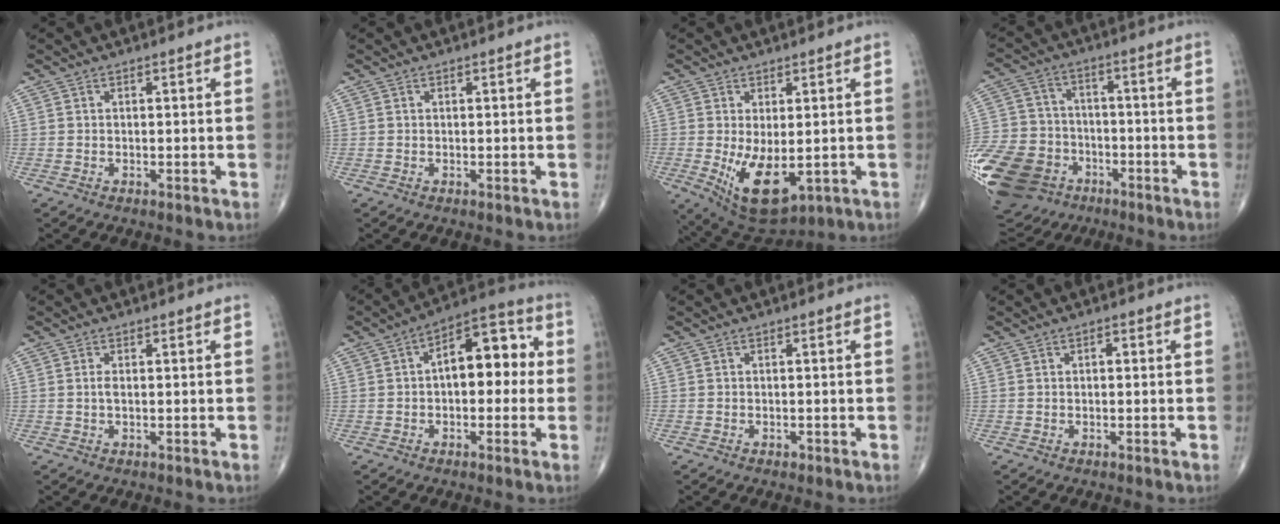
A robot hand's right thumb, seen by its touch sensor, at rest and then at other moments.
{"total": 0.0}
{"total": 10.7, "force": [-1.9, 5.3, 9.1], "torque": [-0.144, -0.020, -0.010]}
{"total": 24.4, "force": [-10.4, 18.6, 11.9], "torque": [-0.292, 0.035, -0.178]}
{"total": 1.2, "force": [0.2, 0.5, 1.1], "torque": [-0.025, -0.001, 0.005]}
{"total": 12.3, "force": [0.8, 6.6, 10.4], "torque": [-0.118, 0.038, -0.002]}
{"total": 0.6, "force": [-0.4, 0.4, 0.2], "torque": [0.003, 0.002, -0.008]}
{"total": 1.0, "force": [0.2, 0.5, 0.8], "torque": [-0.011, 0.002, 0.001]}